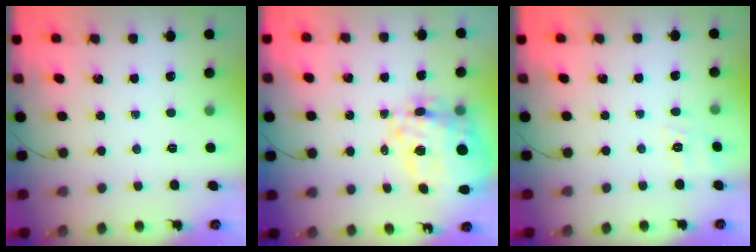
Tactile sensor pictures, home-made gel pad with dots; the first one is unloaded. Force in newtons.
{"total": 17.0, "press": 16.2, "slide": 5.2}
{"total": 7.8, "press": 7.5, "slide": 2.0}